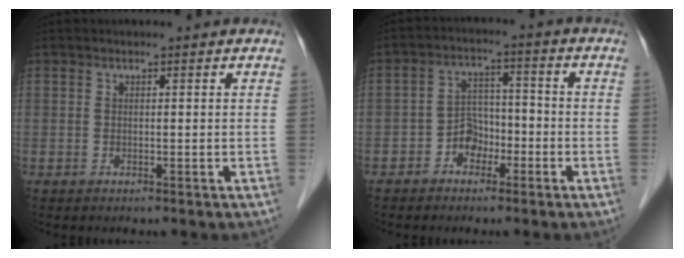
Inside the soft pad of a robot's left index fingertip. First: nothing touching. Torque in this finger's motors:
{"motor_torque": [-0.03, 0.09, 0.04, 0.00]}